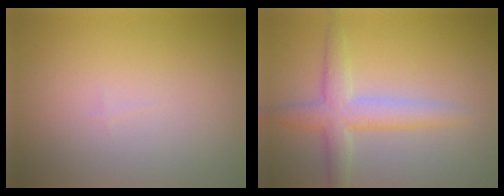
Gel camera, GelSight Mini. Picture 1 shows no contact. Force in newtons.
{"total": 4.0, "press": 4.0, "slide": 0.1}